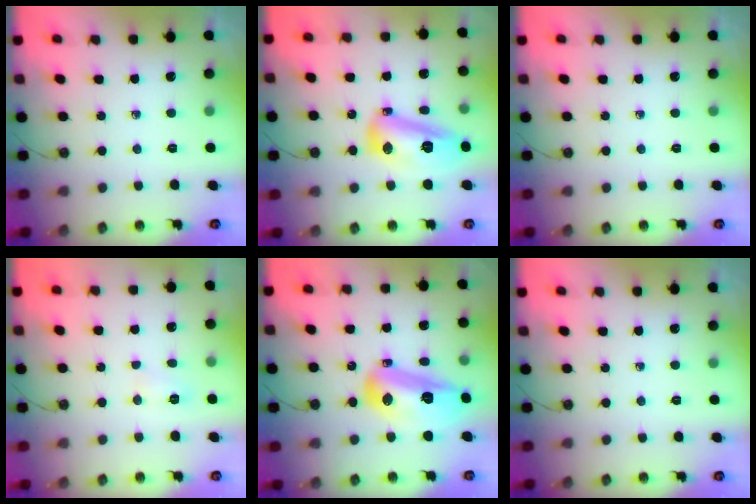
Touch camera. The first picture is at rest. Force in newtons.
{"total": 14.9, "press": 14.8, "slide": 1.2}
{"total": 0.0}
{"total": 6.3, "press": 6.3, "slide": 0.7}
{"total": 16.2, "press": 16.2, "slide": 1.5}
{"total": 0.0}